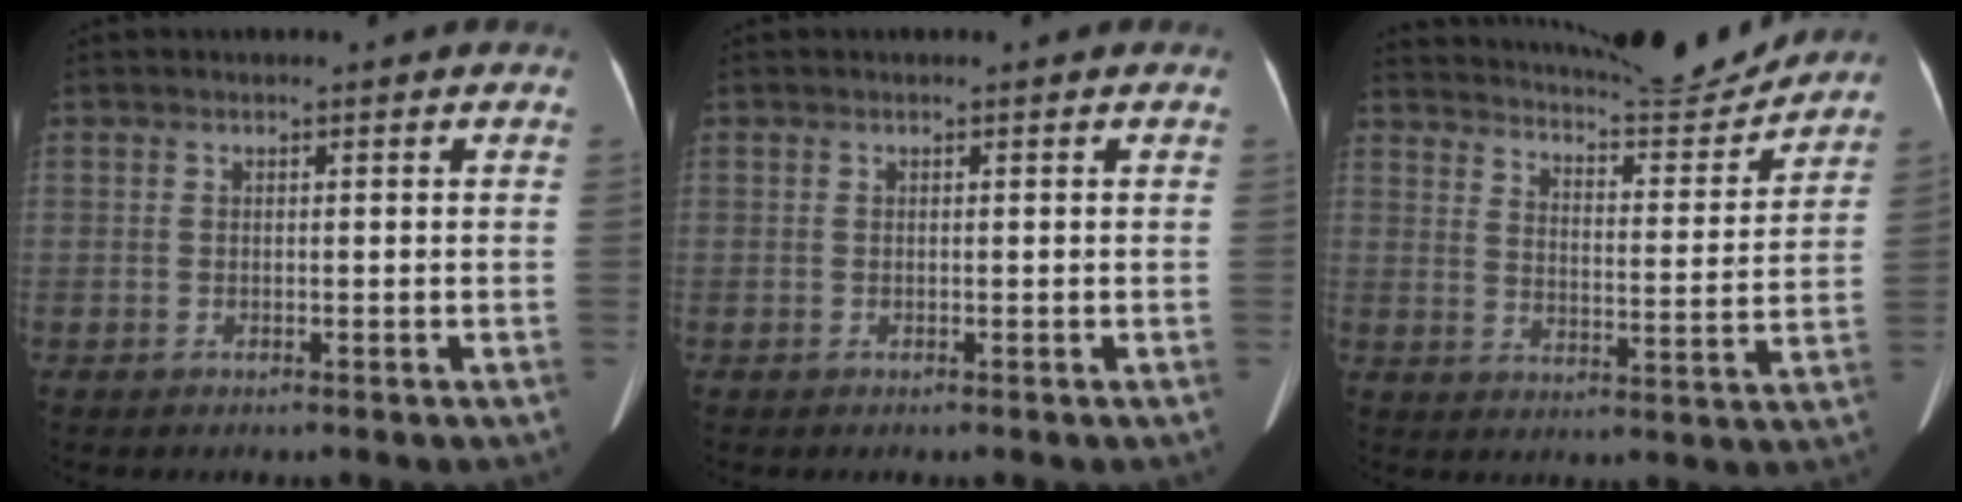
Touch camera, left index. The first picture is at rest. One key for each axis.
{"total": 0.0}
{"total": 15.9, "fx": 15.4, "fy": 0.4, "fz": 4.0, "tx": -0.073, "ty": -0.037, "tz": 0.215}